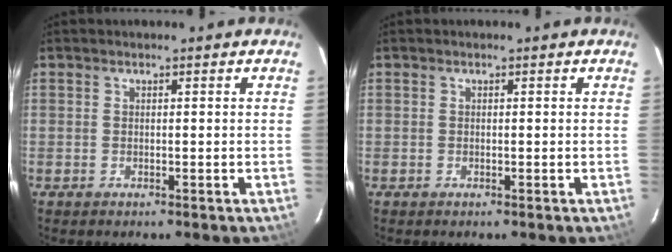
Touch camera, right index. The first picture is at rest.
{"total": 0.0}